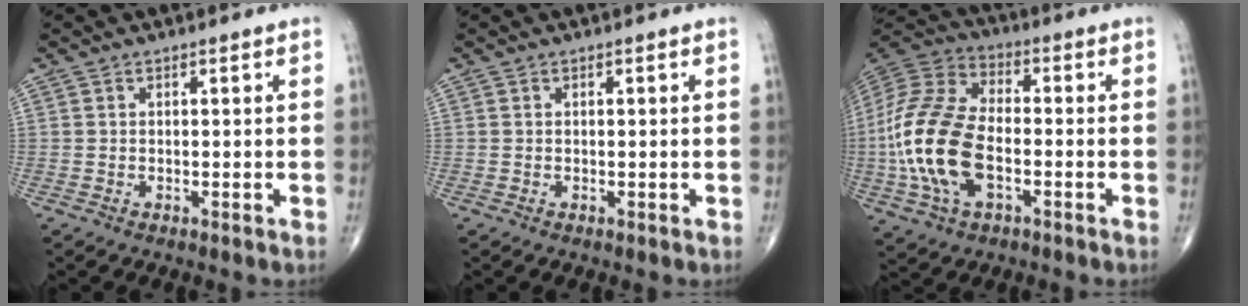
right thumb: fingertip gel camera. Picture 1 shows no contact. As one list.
[{"total": 0.0}, {"total": 19.8, "force": [-3.7, 10.9, 16.2], "torque": [-0.347, 0.017, -0.073]}]